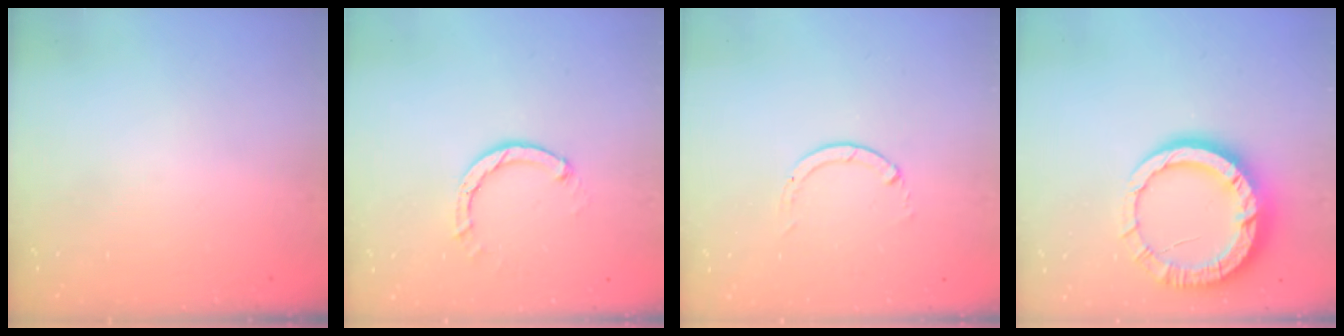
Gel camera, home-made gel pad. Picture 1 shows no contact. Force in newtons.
{"total": 3.0, "press": 3.0, "slide": 0.4}
{"total": 0.6, "press": 0.5, "slide": 0.1}
{"total": 14.6, "press": 14.5, "slide": 1.4}